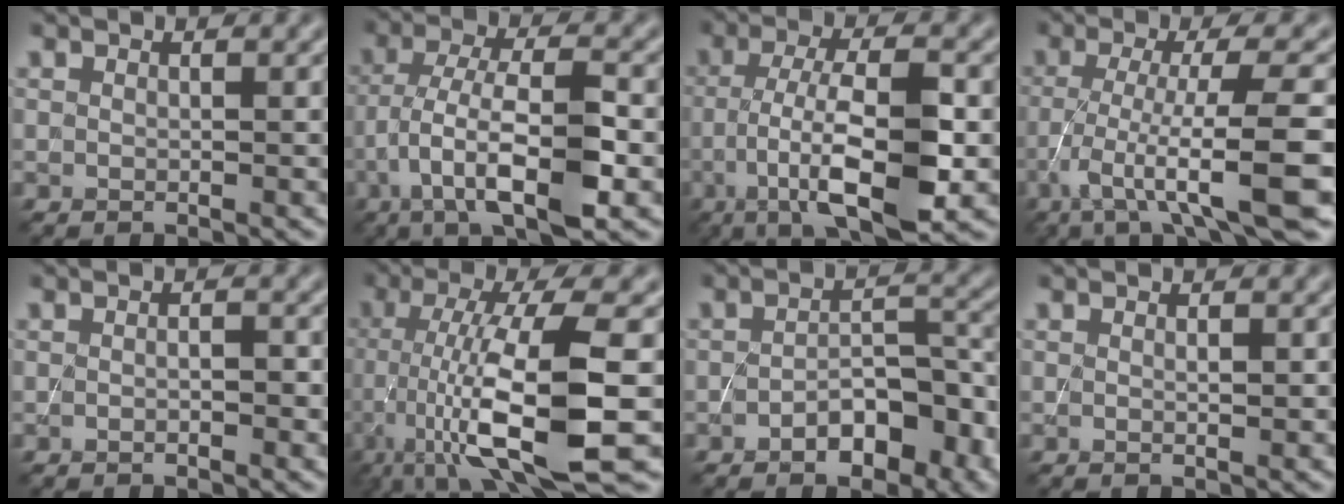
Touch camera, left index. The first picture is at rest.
{"total": 8.6, "force": [-3.1, 2.6, 7.5], "torque": [-0.144, 0.007, -0.058]}
{"total": 9.7, "force": [-3.3, 2.8, 8.7], "torque": [-0.158, 0.003, -0.057]}
{"total": 8.8, "force": [-4.1, 1.3, 7.7], "torque": [-0.135, -0.006, -0.067]}
{"total": 1.6, "force": [-0.2, 0.7, 1.4], "torque": [0.001, -0.003, -0.010]}
{"total": 12.0, "force": [-3.7, 2.9, 11.0], "torque": [-0.211, -0.010, -0.060]}
{"total": 5.6, "force": [-2.9, 2.5, 4.1], "torque": [-0.064, 0.010, -0.042]}
{"total": 0.5, "force": [0.0, 0.0, 0.5], "torque": [-0.011, -0.001, 0.001]}